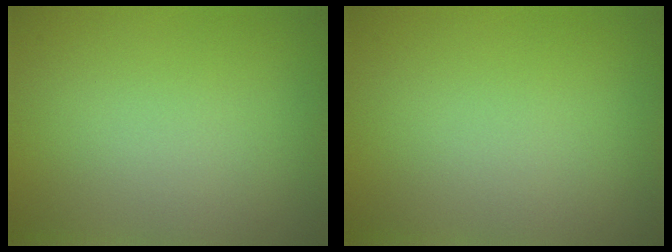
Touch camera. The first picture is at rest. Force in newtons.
{"total": 0.0}